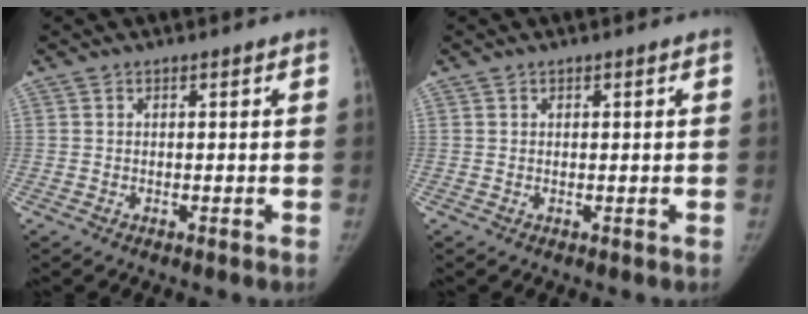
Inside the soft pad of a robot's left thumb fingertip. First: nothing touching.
{"total": 0.0}